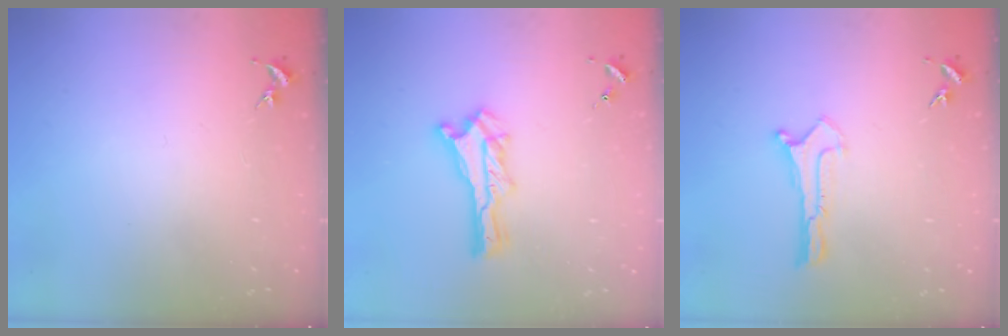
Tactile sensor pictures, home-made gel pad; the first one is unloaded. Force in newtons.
{"total": 0.6, "press": 0.5, "slide": 0.2}
{"total": 0.0}